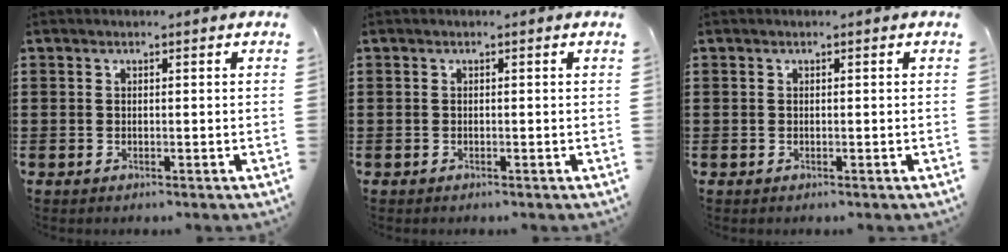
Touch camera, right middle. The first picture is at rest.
{"total": 0.0}
{"total": 0.0}